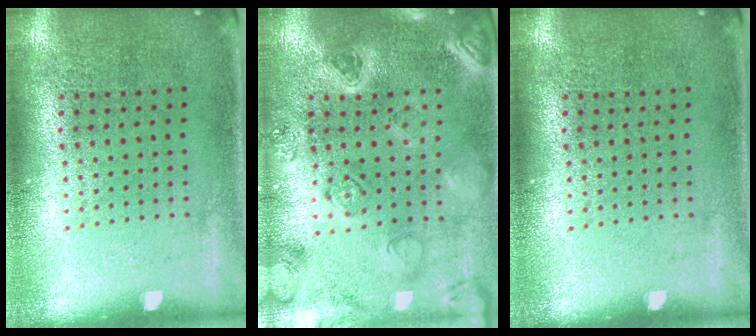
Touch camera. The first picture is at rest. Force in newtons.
{"total": 2.3, "press": 2.3, "slide": 0.1}
{"total": 0.0}